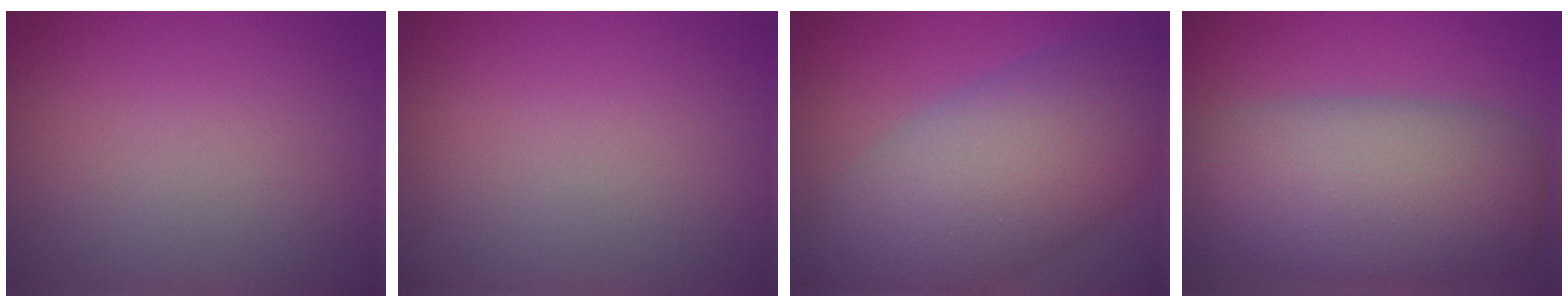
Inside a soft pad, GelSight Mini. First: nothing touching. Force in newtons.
{"total": 0.0}
{"total": 11.0, "press": 11.0, "slide": 0.5}
{"total": 10.8, "press": 10.8, "slide": 0.4}